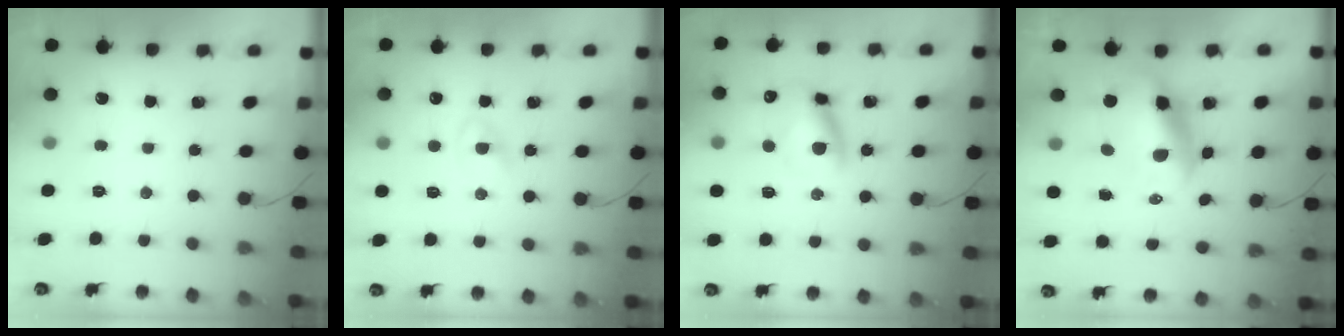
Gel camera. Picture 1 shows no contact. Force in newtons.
{"total": 1.6, "press": 1.4, "slide": 0.9}
{"total": 10.9, "press": 10.6, "slide": 2.4}
{"total": 10.7, "press": 10.3, "slide": 2.7}